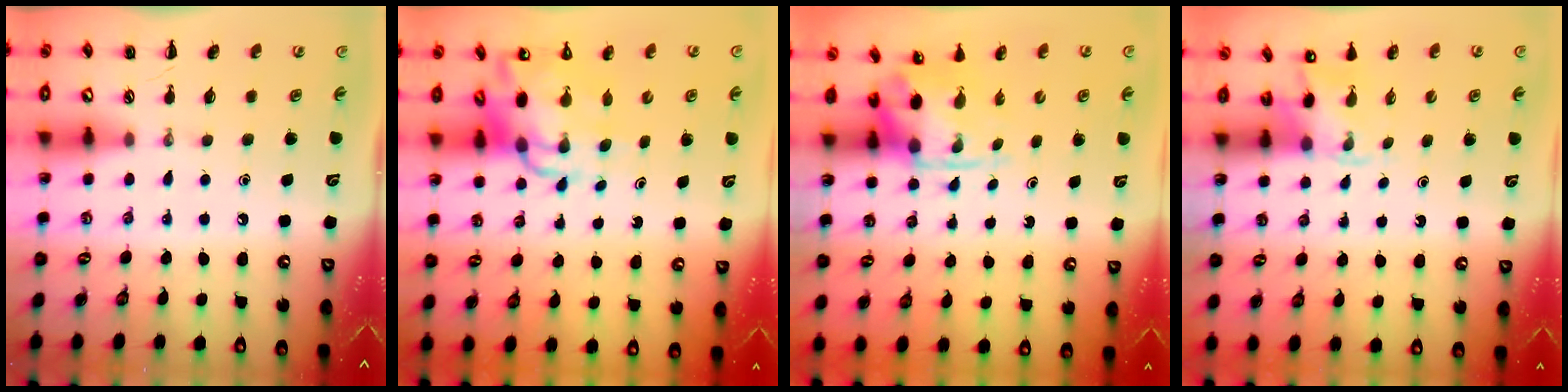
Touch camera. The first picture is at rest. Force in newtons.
{"total": 11.2, "press": 10.7, "slide": 3.1}
{"total": 3.8, "press": 3.8, "slide": 0.8}
{"total": 2.5, "press": 2.3, "slide": 1.0}